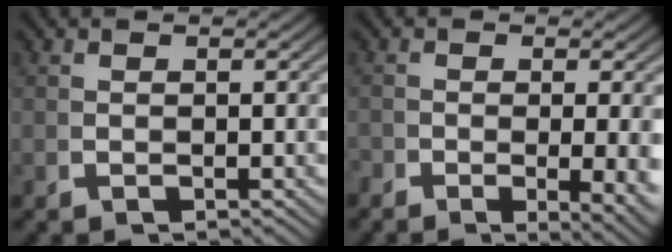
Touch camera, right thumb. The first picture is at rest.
{"total": 4.0, "force": [-1.3, 1.1, 3.6], "torque": [-0.053, -0.017, -0.013]}